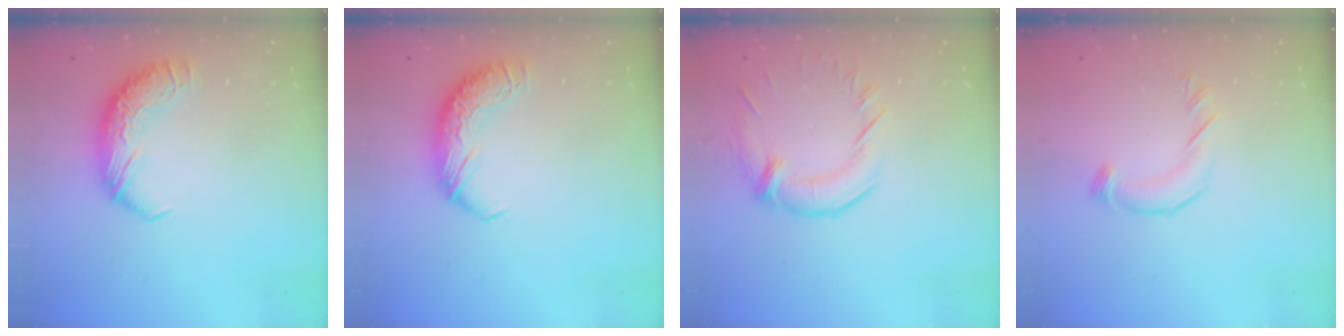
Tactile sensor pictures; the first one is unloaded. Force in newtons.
{"total": 0.0}
{"total": 1.5, "press": 0.3, "slide": 1.5}
{"total": 3.9, "press": 3.9, "slide": 0.4}